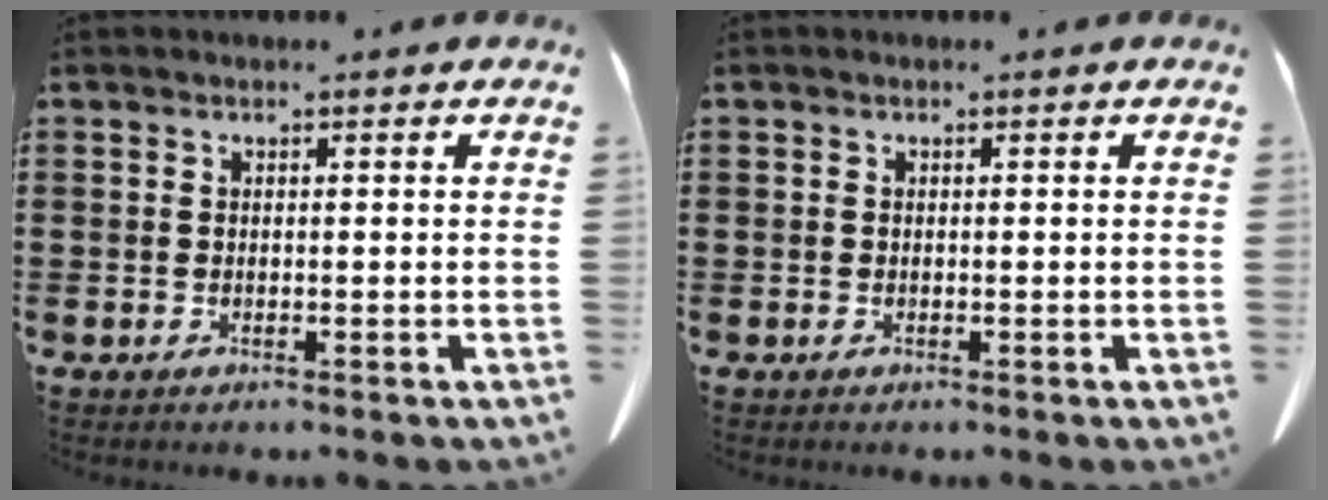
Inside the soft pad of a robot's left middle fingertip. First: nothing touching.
{"total": 0.0}